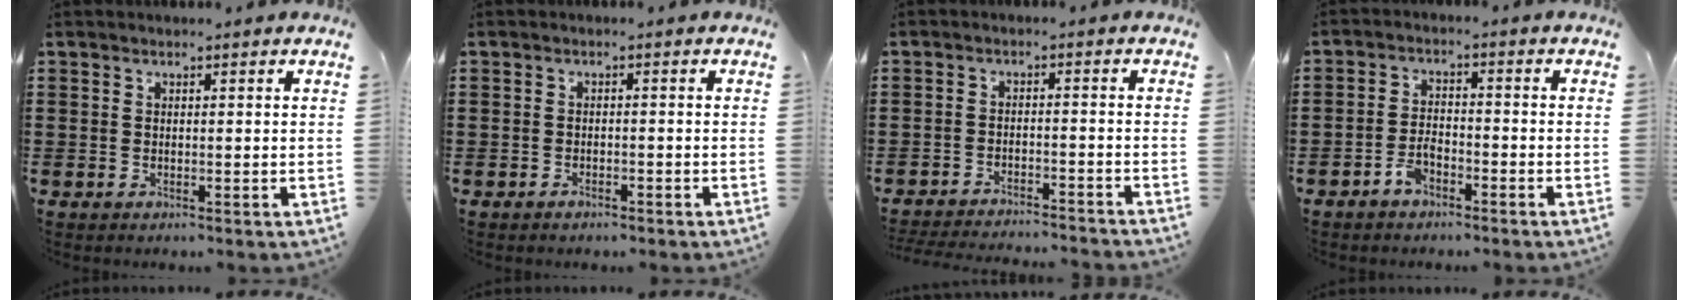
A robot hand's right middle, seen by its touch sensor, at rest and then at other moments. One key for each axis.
{"total": 1.1, "fx": -1.0, "fy": 0.2, "fz": 0.1, "tx": -0.005, "ty": 0.000, "tz": -0.022}
{"total": 3.5, "fx": -3.5, "fy": -0.2, "fz": 0.4, "tx": -0.008, "ty": 0.000, "tz": -0.072}
{"total": 3.4, "fx": -2.7, "fy": 1.2, "fz": 1.5, "tx": -0.036, "ty": 0.006, "tz": -0.055}